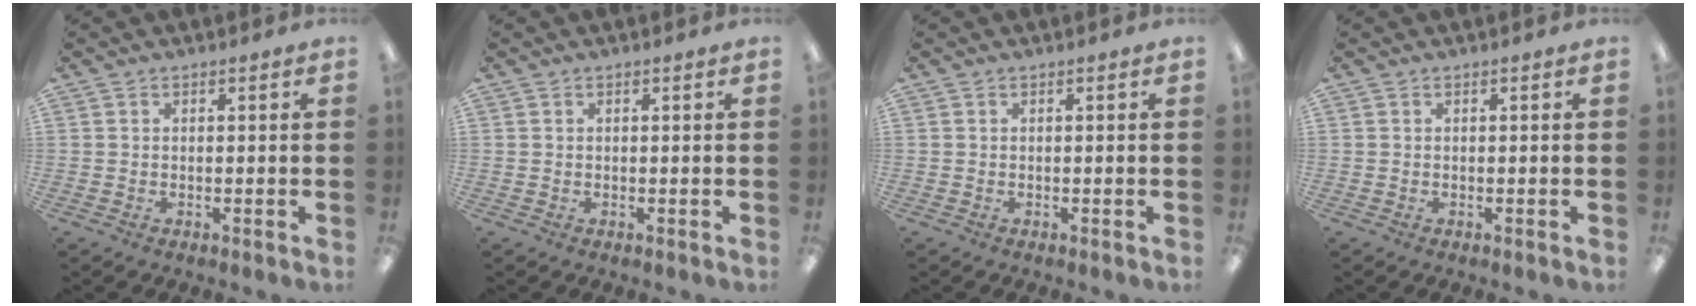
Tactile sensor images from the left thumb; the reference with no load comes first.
{"total": 0.0}
{"total": 0.0}
{"total": 0.0}